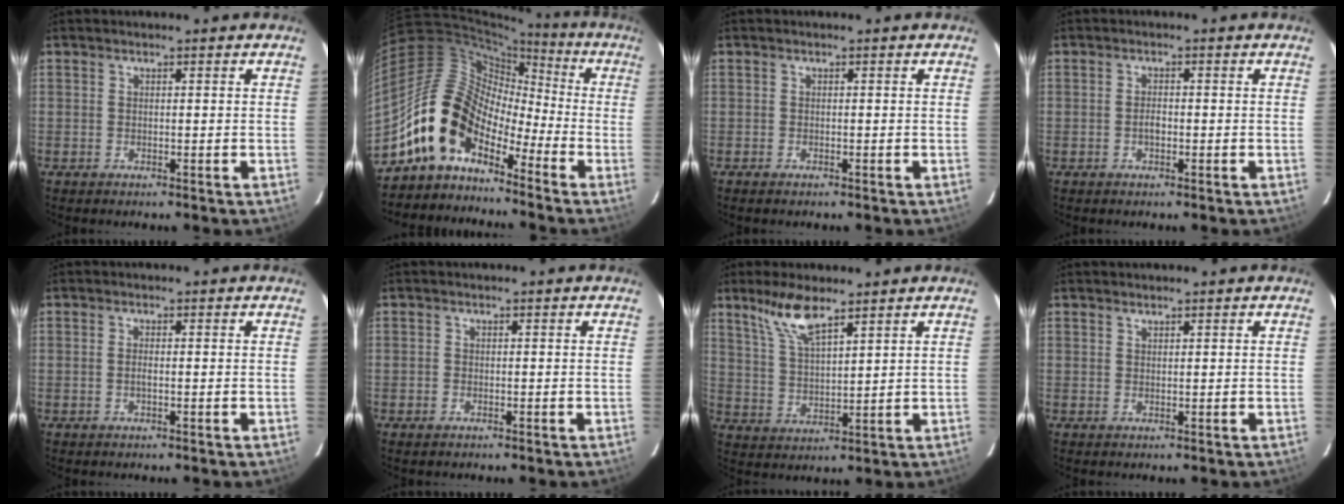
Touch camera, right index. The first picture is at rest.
{"total": 12.8, "force": [-8.6, 7.2, 6.2], "torque": [-0.105, 0.026, -0.173]}
{"total": 0.6, "force": [-0.5, 0.3, 0.2], "torque": [-0.005, -0.002, -0.012]}
{"total": 1.3, "force": [-0.6, 0.5, 1.0], "torque": [-0.022, 0.003, -0.011]}
{"total": 0.9, "force": [-0.3, 0.0, 0.8], "torque": [-0.018, 0.001, -0.006]}
{"total": 1.1, "force": [-0.7, 0.9, 0.1], "torque": [-0.003, 0.002, -0.012]}
{"total": 8.0, "force": [5.7, 2.0, 5.2], "torque": [-0.106, 0.005, 0.122]}
{"total": 0.5, "force": [0.5, 0.1, 0.1], "torque": [-0.001, 0.002, 0.011]}